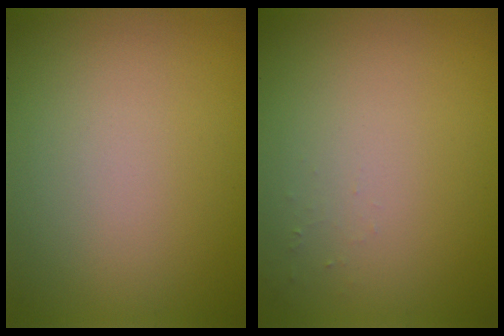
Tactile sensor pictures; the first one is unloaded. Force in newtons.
{"total": 0.5, "press": 0.5, "slide": 0.1}